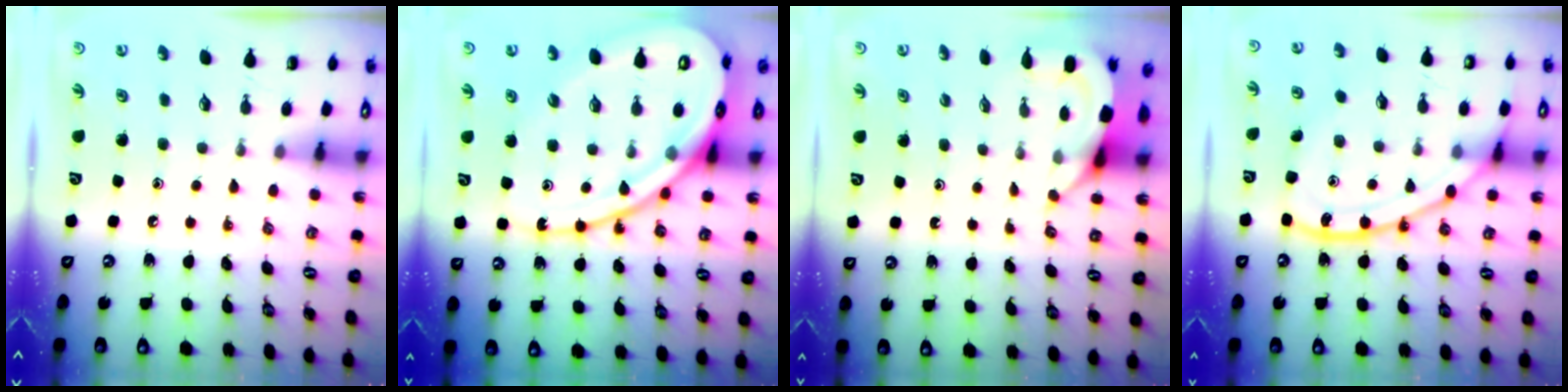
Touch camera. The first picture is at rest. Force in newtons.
{"total": 20.9, "press": 20.8, "slide": 2.3}
{"total": 3.9, "press": 3.9, "slide": 0.3}
{"total": 14.9, "press": 14.9, "slide": 0.8}